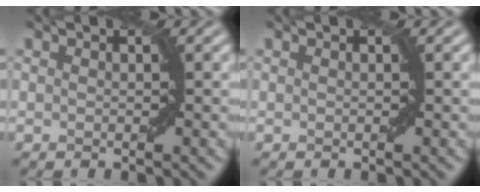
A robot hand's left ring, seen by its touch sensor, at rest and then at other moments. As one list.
[{"total": 0.0}]